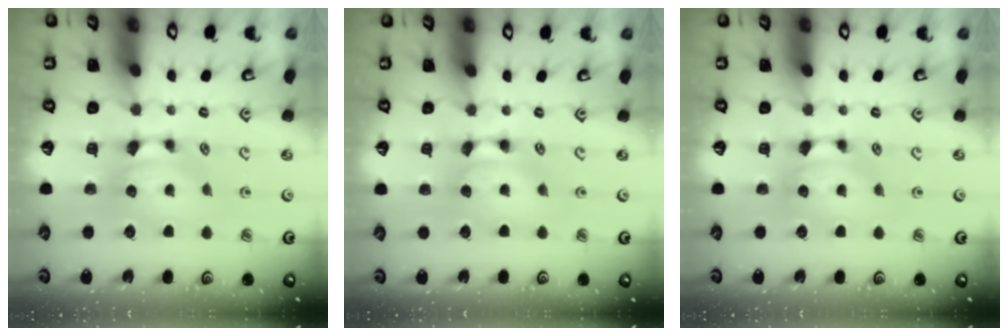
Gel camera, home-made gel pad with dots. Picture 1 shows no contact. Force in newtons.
{"total": 1.6, "press": 1.6, "slide": 0.2}
{"total": 0.0}